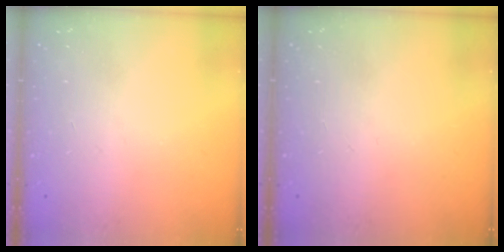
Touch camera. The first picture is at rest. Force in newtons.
{"total": 0.0}